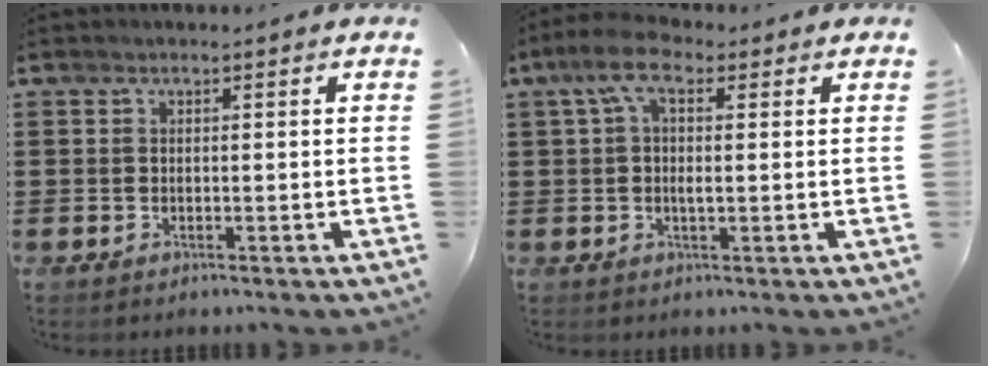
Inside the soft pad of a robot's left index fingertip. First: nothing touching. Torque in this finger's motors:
{"motor_torque": [1.40, -0.48, 0.60, 0.10]}